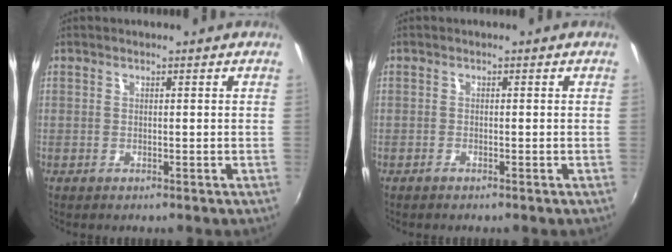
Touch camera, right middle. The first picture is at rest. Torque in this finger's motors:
{"motor_torque": [0.29, -0.13, 0.03, 0.00]}